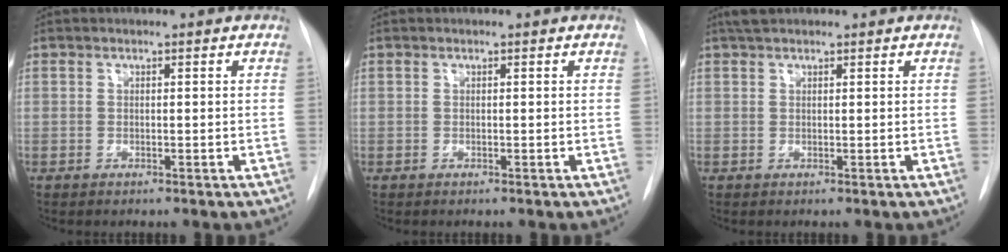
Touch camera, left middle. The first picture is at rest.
{"total": 0.0}
{"total": 2.1, "force": [1.8, 0.7, 0.9], "torque": [-0.020, 0.015, 0.032]}